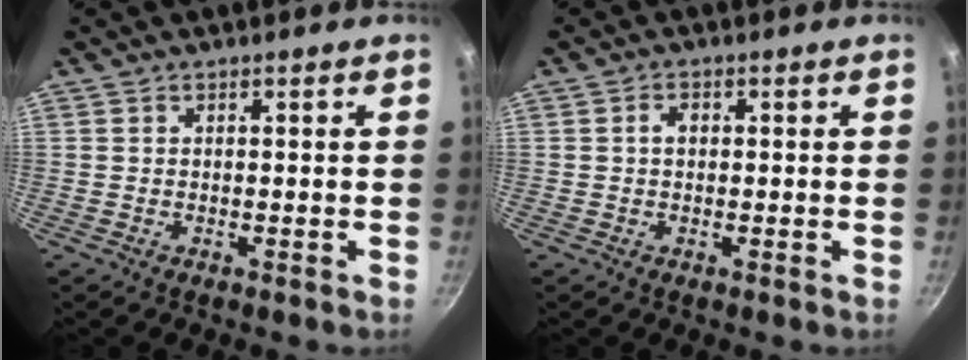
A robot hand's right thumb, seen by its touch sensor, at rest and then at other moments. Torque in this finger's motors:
{"motor_torque": [-0.55, 0.61, 0.70, -0.42, 0.00]}